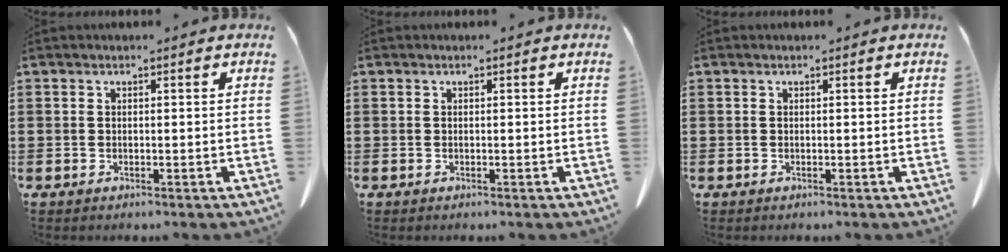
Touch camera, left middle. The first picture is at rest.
{"total": 0.0}
{"total": 0.0}